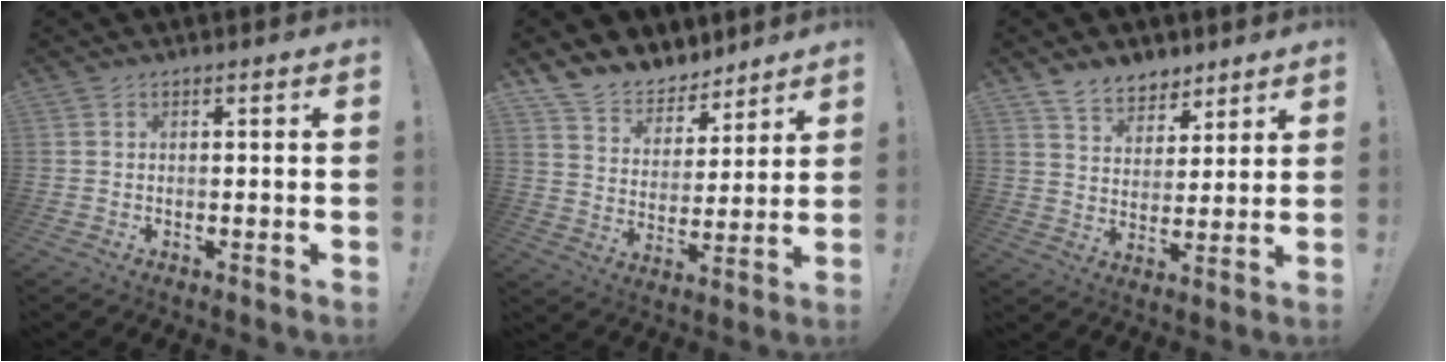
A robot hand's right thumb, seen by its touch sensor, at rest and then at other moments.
{"total": 10.0, "force": [8.6, 4.9, 0.9], "torque": [-0.026, -0.078, 0.167]}
{"total": 8.8, "force": [7.0, 5.0, 1.8], "torque": [-0.031, -0.050, 0.137]}